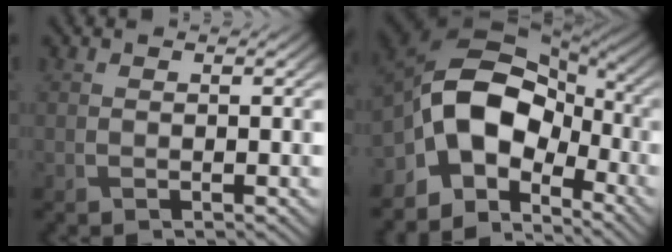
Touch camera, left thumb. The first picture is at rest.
{"total": 11.7, "force": [-4.0, 7.7, 7.8], "torque": [-0.135, 0.006, -0.099]}